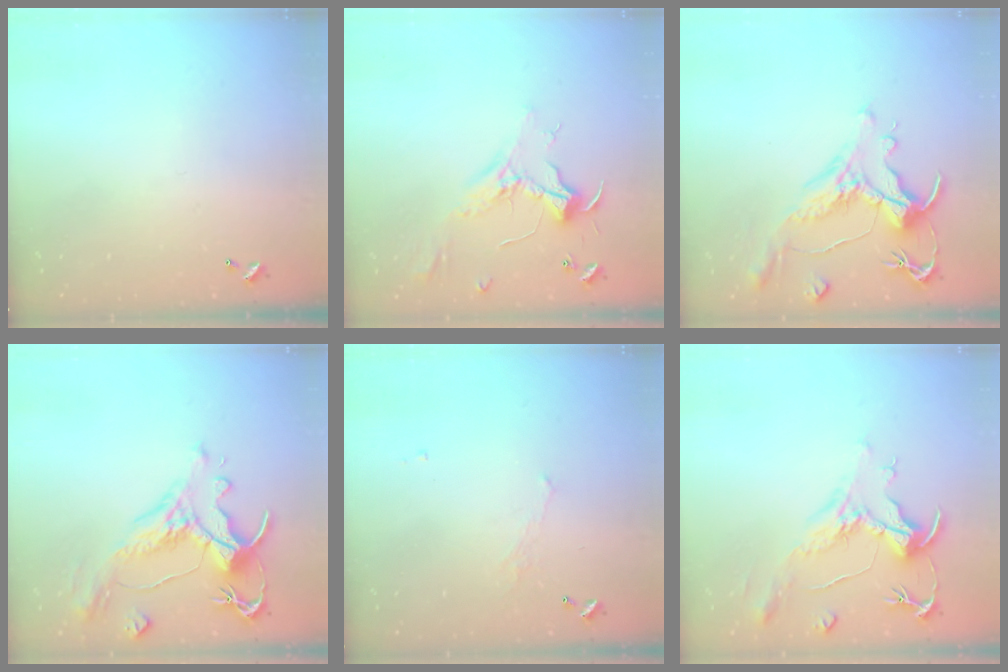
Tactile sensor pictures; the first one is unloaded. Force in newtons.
{"total": 2.4, "press": 2.3, "slide": 0.7}
{"total": 1.5, "press": 0.4, "slide": 1.5}
{"total": 1.8, "press": 0.9, "slide": 1.5}
{"total": 1.1, "press": 0.8, "slide": 0.7}
{"total": 2.2, "press": 1.7, "slide": 1.3}